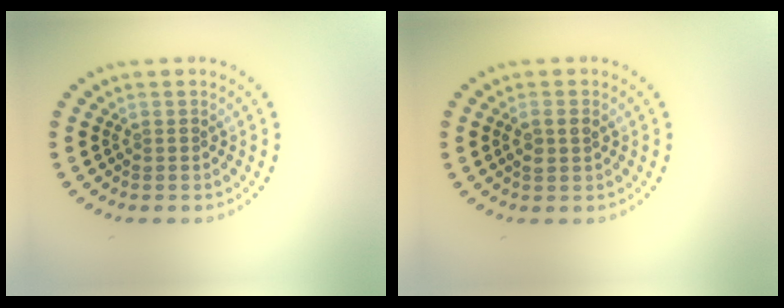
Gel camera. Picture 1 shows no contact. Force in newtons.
{"total": 1.6, "press": 1.5, "slide": 0.4}